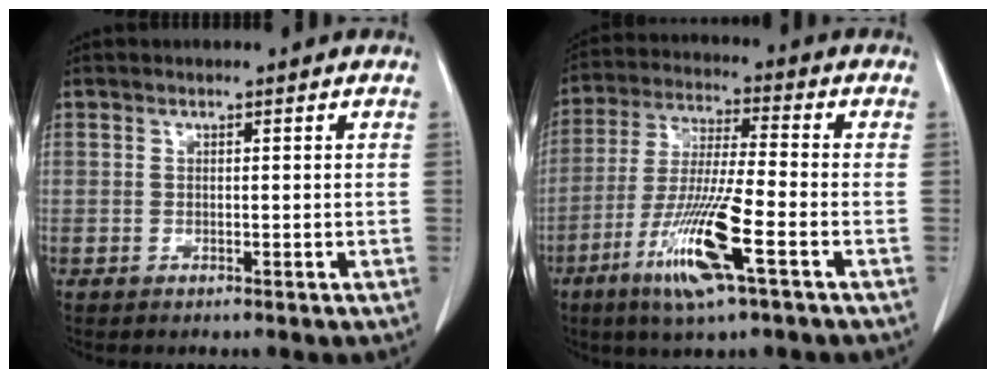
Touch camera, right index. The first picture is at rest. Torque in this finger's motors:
{"motor_torque": [0.60, -0.19, 0.42, 0.14]}